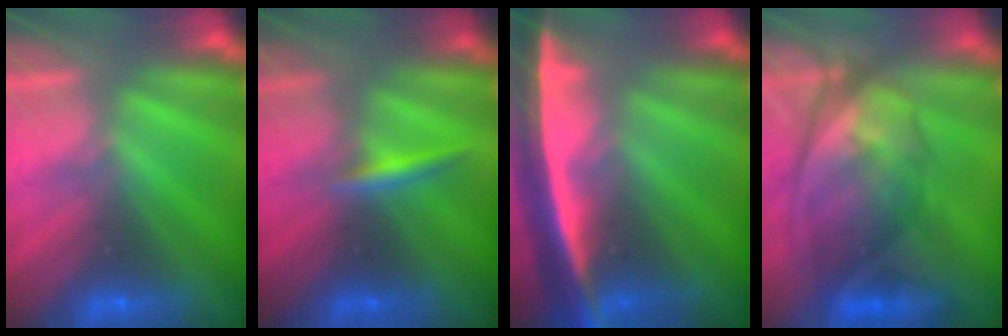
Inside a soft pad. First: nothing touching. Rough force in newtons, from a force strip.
{"total": 2.3}
{"total": 7.0}
{"total": 11.2}